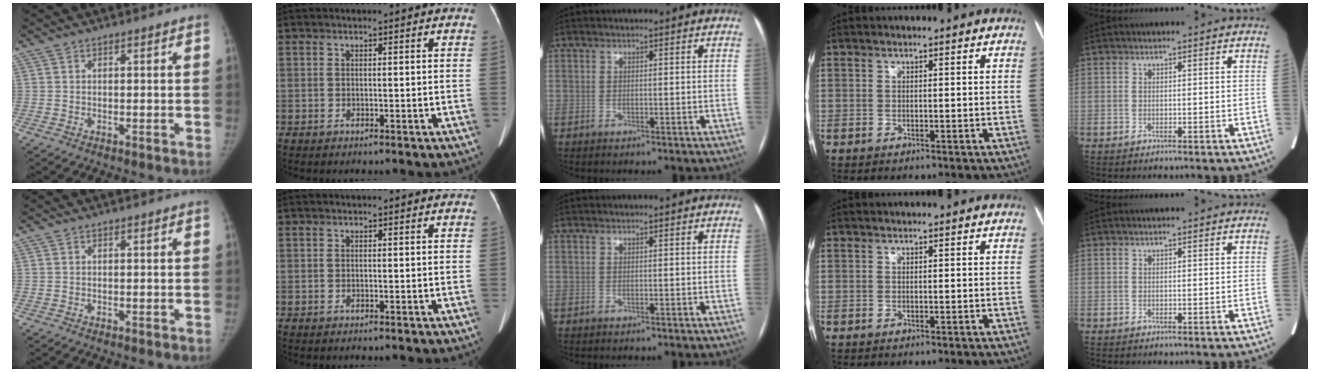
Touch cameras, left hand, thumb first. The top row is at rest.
{}